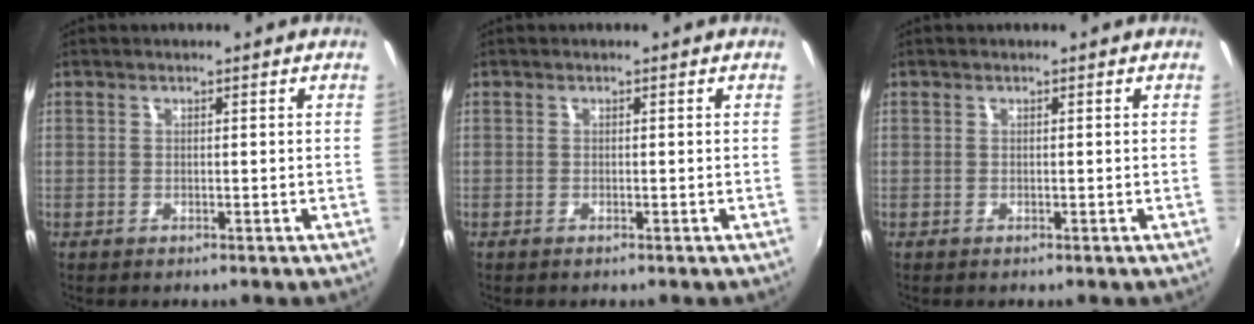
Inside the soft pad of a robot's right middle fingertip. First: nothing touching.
{"total": 0.0}
{"total": 0.0}